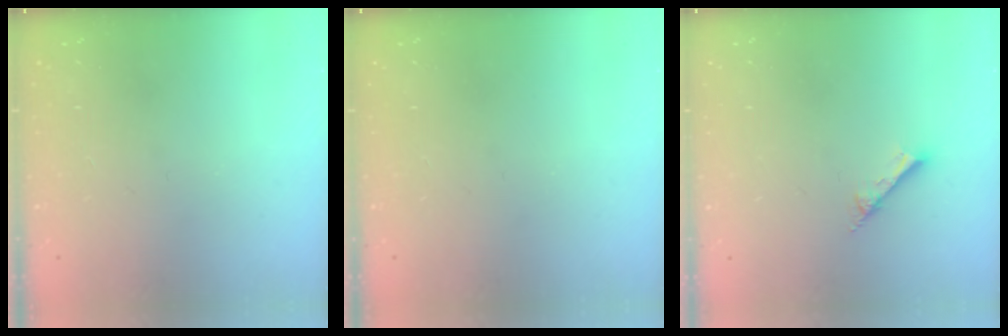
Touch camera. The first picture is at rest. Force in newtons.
{"total": 0.0}
{"total": 2.8, "press": 2.7, "slide": 0.4}